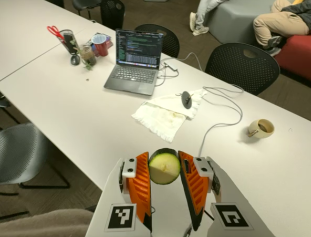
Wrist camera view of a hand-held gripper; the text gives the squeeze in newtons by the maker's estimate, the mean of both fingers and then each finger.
{"total": 10.3, "left": 10.6, "right": 10.0}